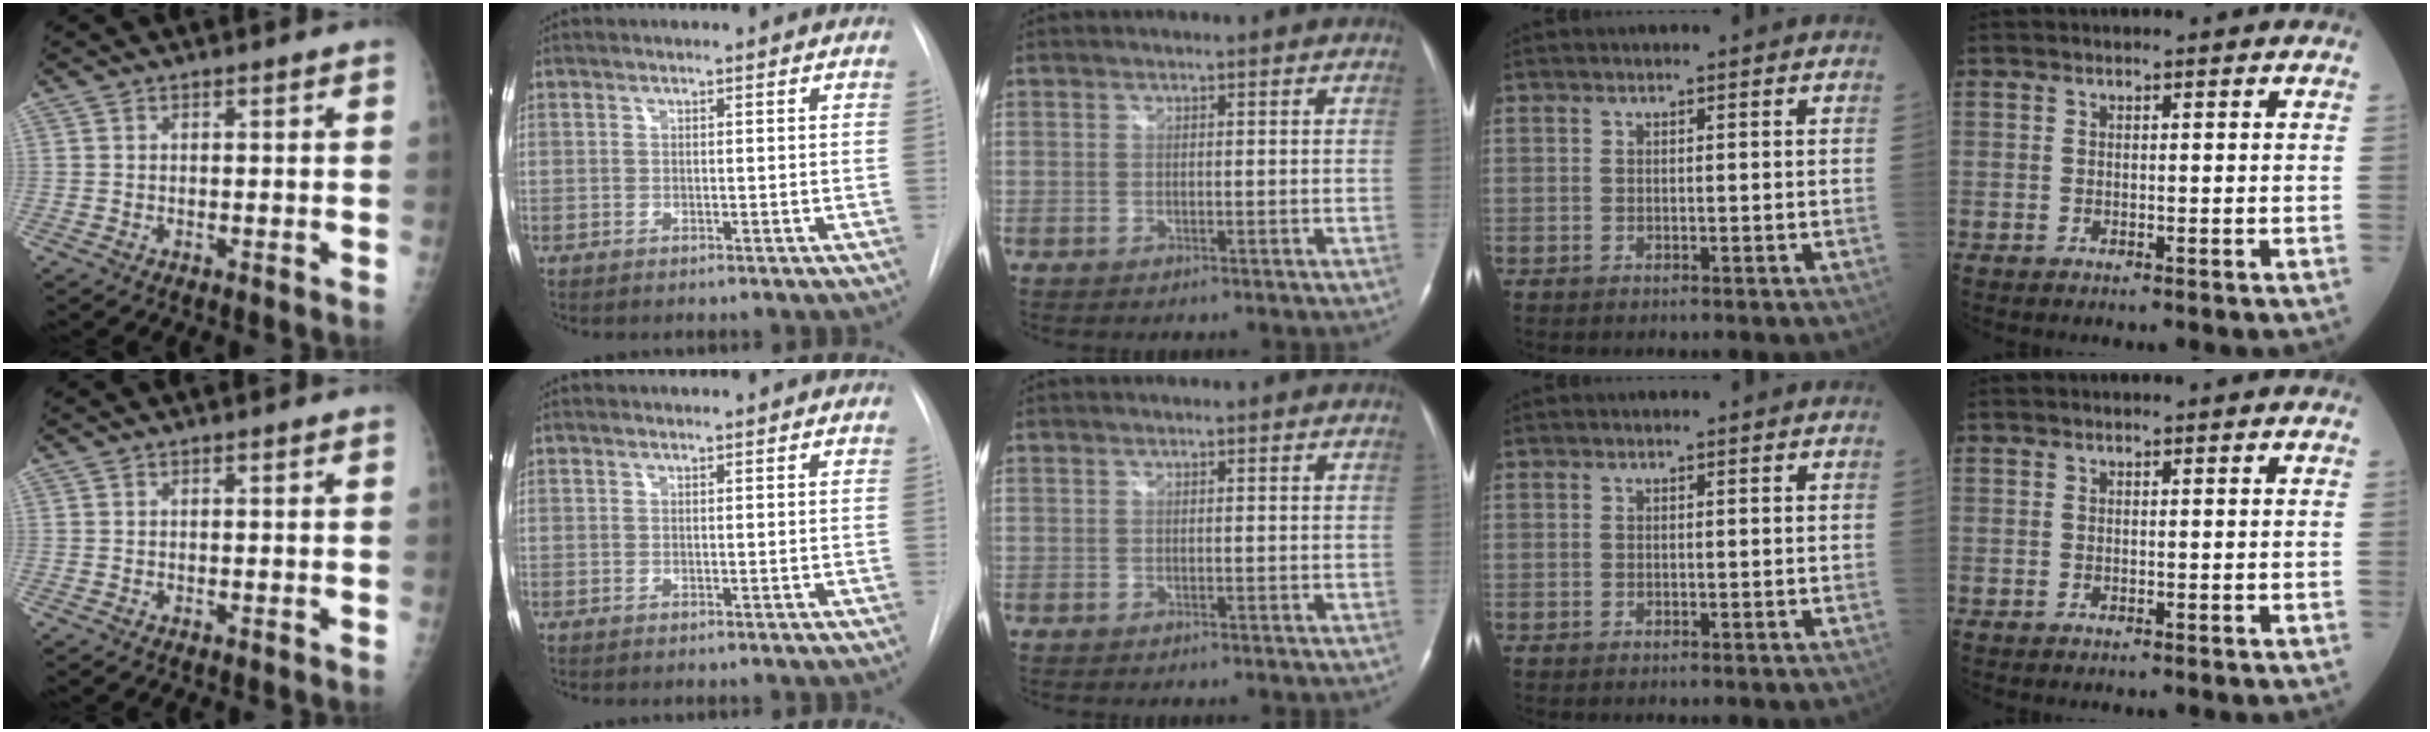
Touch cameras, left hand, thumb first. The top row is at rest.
{}